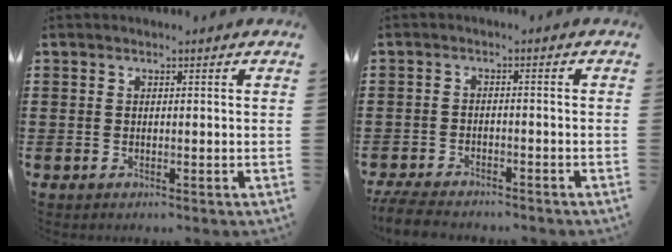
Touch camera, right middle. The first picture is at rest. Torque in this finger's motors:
{"motor_torque": [0.85, -0.35, 0.11, 0.10]}